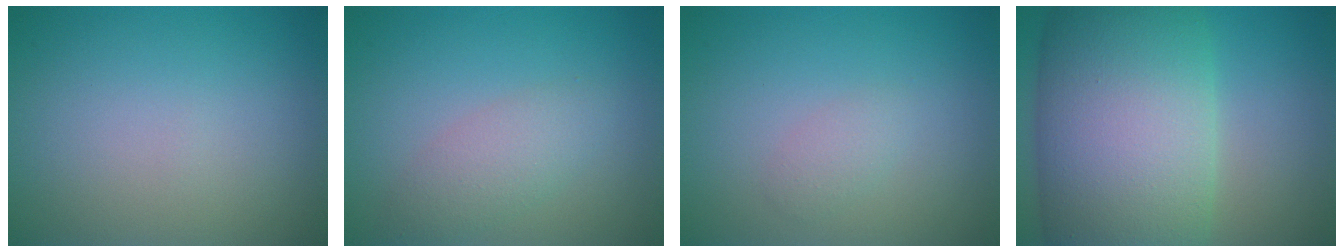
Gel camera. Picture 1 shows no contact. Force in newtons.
{"total": 2.6, "press": 2.6, "slide": 0.1}
{"total": 1.1, "press": 1.1, "slide": 0.1}
{"total": 15.7, "press": 15.7, "slide": 0.8}